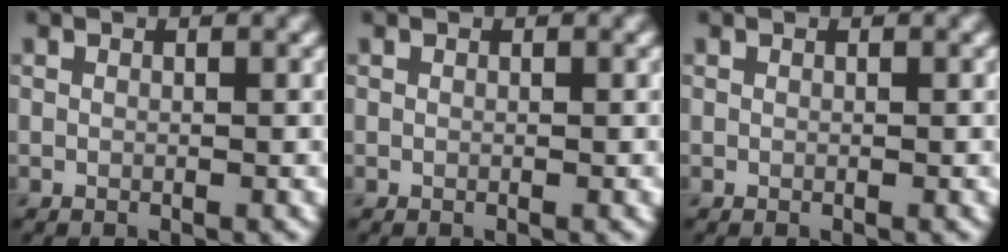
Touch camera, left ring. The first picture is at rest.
{"total": 0.0}
{"total": 0.0}